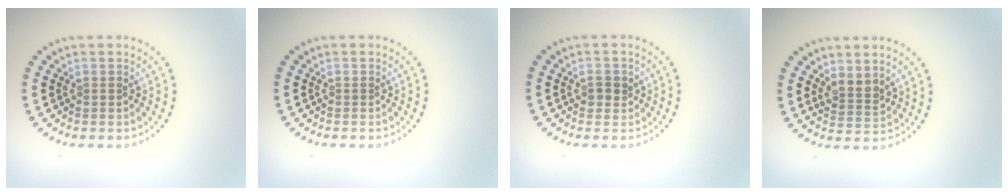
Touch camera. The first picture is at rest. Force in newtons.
{"total": 0.0}
{"total": 1.3, "press": 1.3, "slide": 0.4}
{"total": 2.1, "press": 1.7, "slide": 1.2}